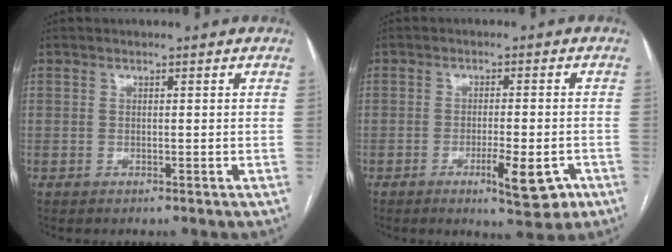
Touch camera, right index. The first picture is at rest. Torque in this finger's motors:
{"motor_torque": [-0.16, -0.02, -0.08, -0.04]}